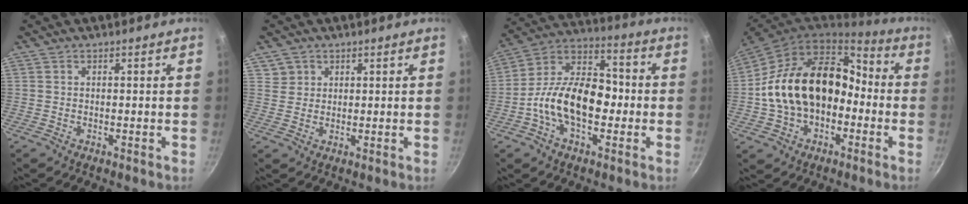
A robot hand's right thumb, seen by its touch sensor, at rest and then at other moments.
{"total": 3.0, "force": [1.5, 2.6, 0.2], "torque": [0.018, 0.007, 0.026]}
{"total": 16.6, "force": [-3.1, 10.1, 12.8], "torque": [-0.184, 0.049, -0.074]}
{"total": 20.5, "force": [-2.4, 14.6, 14.2], "torque": [-0.217, 0.066, -0.041]}